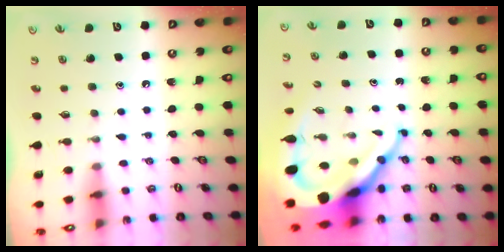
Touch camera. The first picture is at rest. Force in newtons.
{"total": 16.4, "press": 16.3, "slide": 1.4}